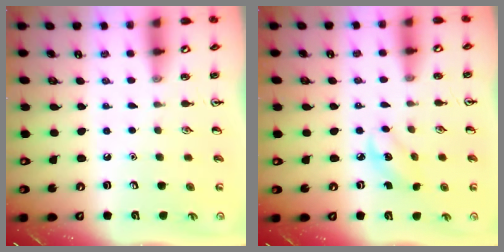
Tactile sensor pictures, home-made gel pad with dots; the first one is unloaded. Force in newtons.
{"total": 2.9, "press": 2.8, "slide": 0.7}